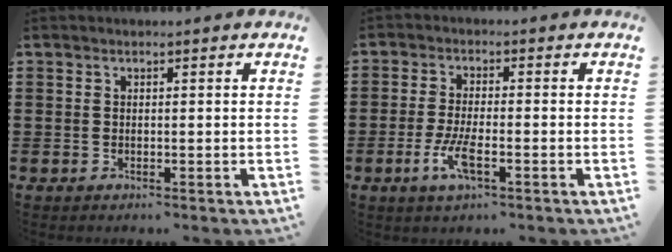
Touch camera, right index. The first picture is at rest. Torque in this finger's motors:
{"motor_torque": [2.13, 0.00, 0.67, 0.14]}